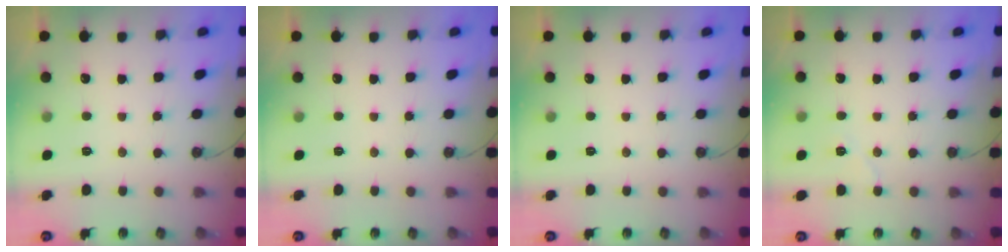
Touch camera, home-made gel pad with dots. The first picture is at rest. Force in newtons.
{"total": 0.0}
{"total": 0.0}
{"total": 5.2, "press": 4.6, "slide": 2.3}